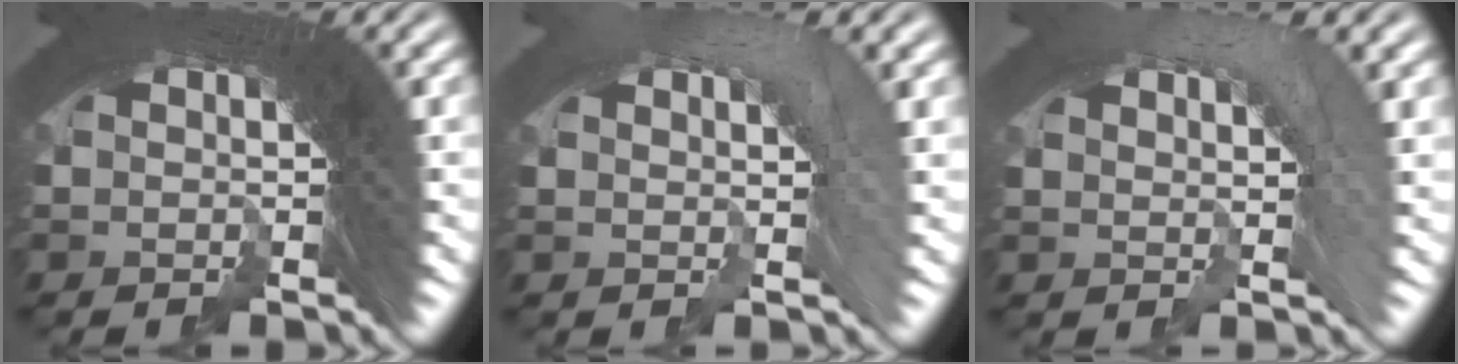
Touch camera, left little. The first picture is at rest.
{"total": 1.7, "force": [-1.6, 0.4, -0.1], "torque": [0.015, -0.001, -0.025]}
{"total": 1.7, "force": [-1.2, 1.1, 0.5], "torque": [-0.002, -0.003, -0.018]}